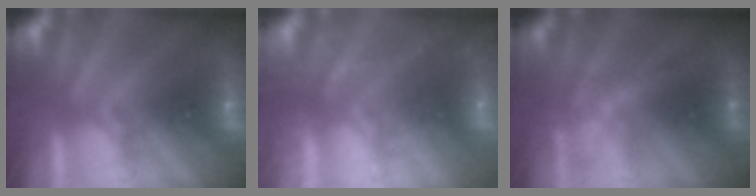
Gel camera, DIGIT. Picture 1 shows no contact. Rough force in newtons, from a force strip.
{"total": 2.2}
{"total": 2.2}